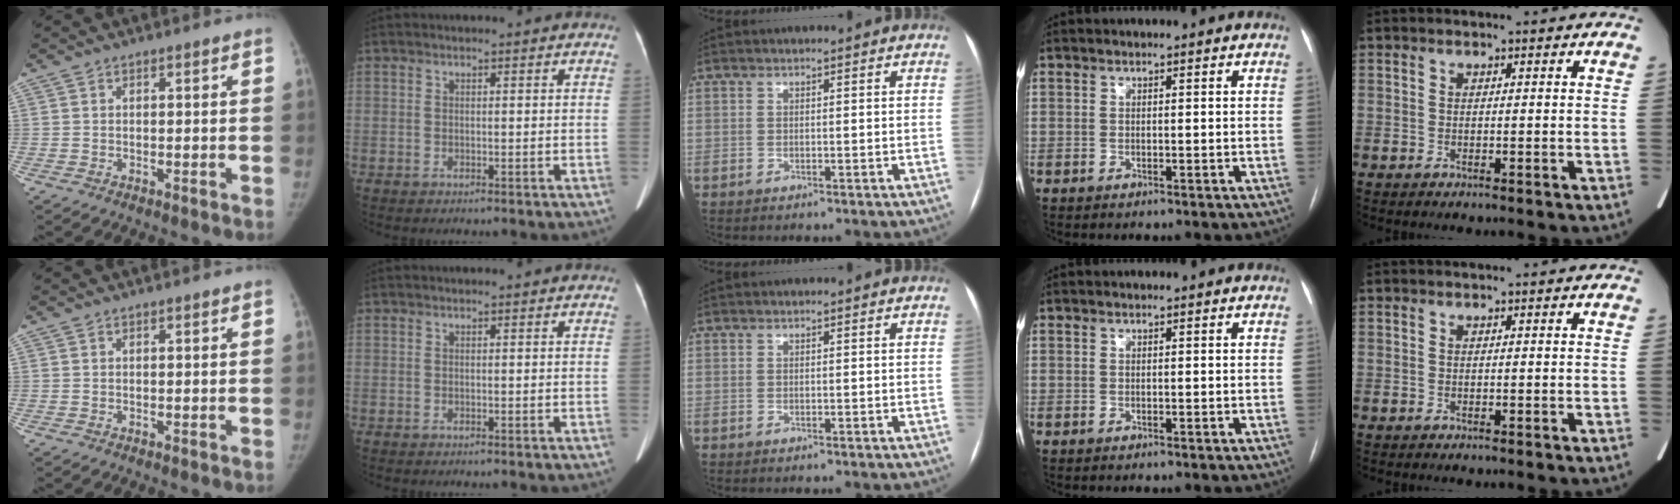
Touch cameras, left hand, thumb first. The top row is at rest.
{}